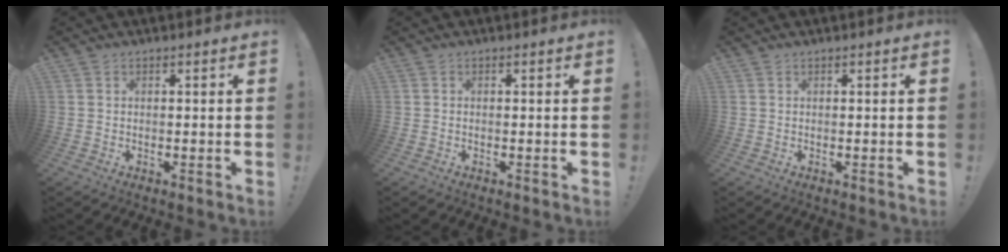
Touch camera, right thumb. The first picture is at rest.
{"total": 0.0}
{"total": 0.0}